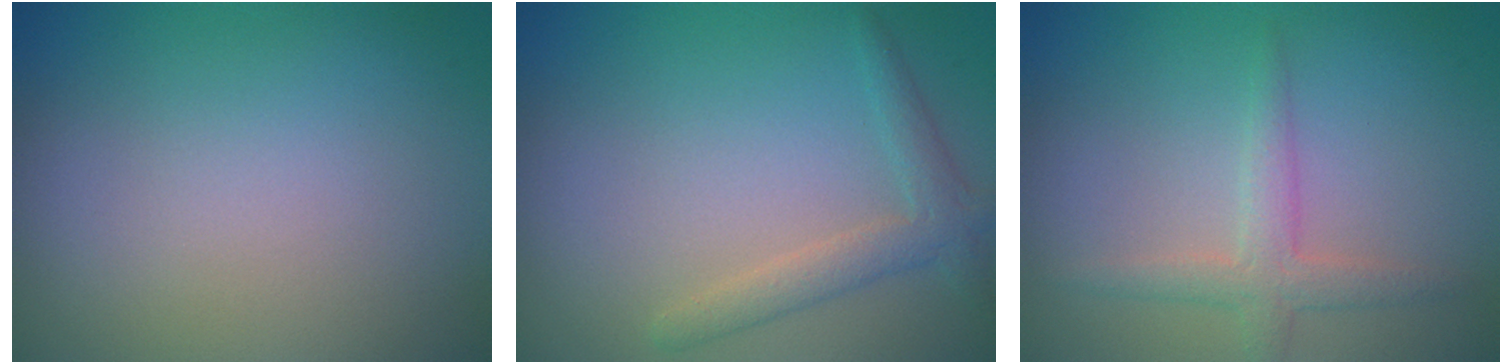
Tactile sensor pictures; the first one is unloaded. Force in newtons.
{"total": 2.3, "press": 2.3, "slide": 0.2}
{"total": 2.4, "press": 2.4, "slide": 0.0}